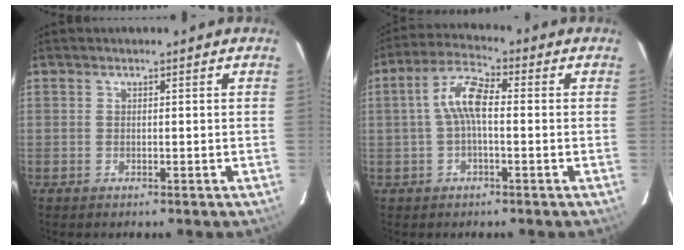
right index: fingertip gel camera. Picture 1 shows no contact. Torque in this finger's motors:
{"motor_torque": [0.77, -0.29, 0.50, 0.14]}